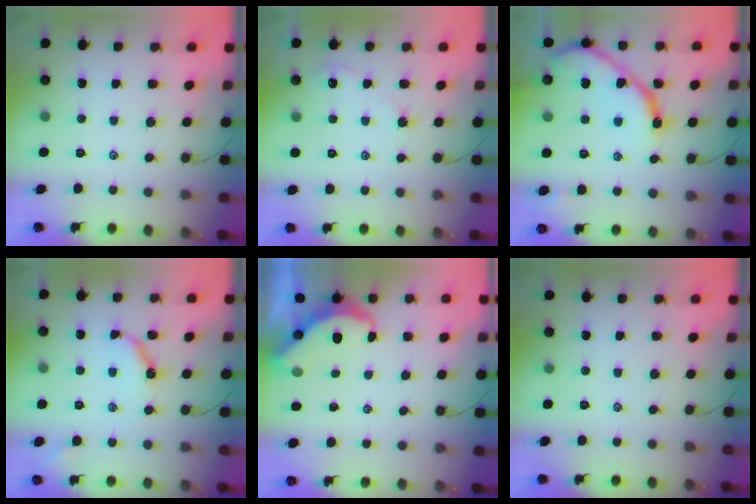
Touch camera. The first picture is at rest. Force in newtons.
{"total": 3.2, "press": 3.2, "slide": 0.4}
{"total": 11.8, "press": 11.7, "slide": 1.3}
{"total": 7.0, "press": 7.0, "slide": 0.5}
{"total": 5.4, "press": 5.4, "slide": 0.1}
{"total": 0.0}